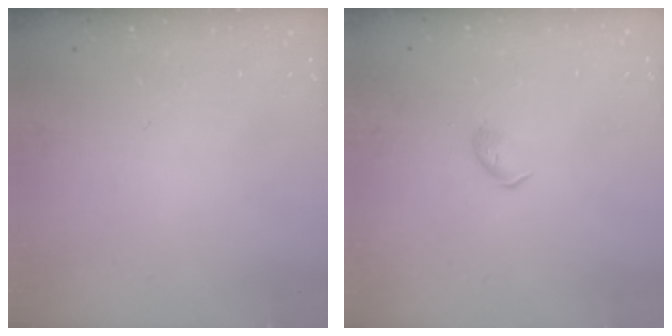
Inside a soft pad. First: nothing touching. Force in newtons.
{"total": 3.1, "press": 3.1, "slide": 0.5}